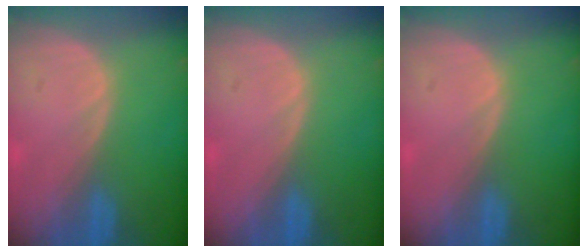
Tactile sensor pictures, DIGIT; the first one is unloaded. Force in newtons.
{"total": 0.0}
{"total": 0.0}